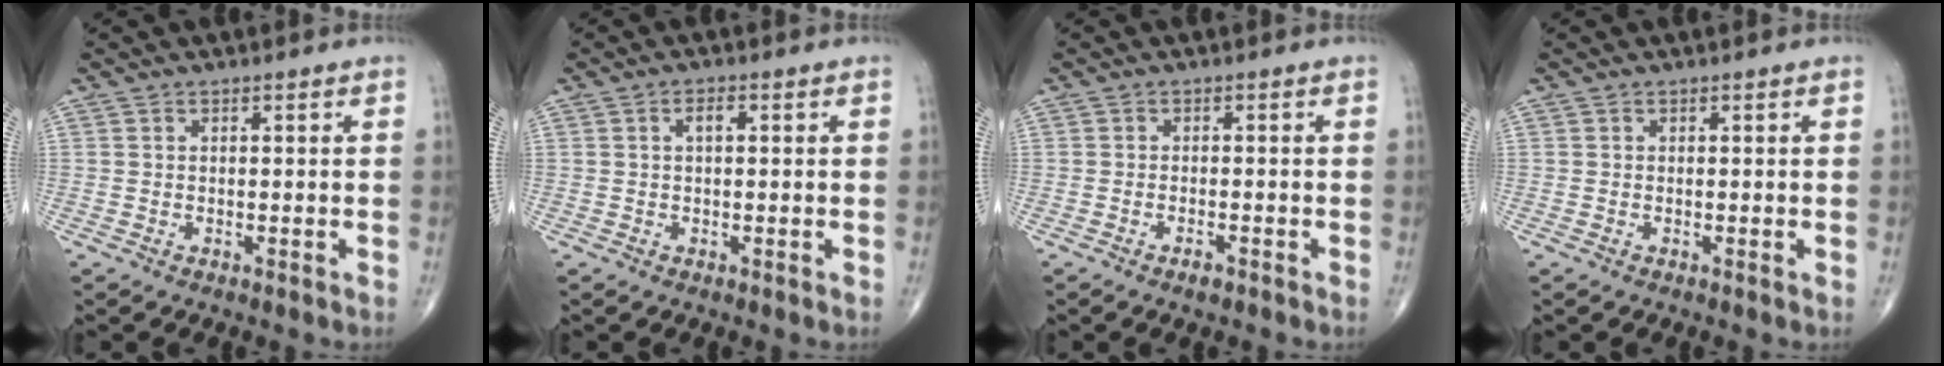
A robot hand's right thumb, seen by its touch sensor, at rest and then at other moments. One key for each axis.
{"total": 2.0, "fx": 0.4, "fy": 0.9, "fz": 1.7, "tx": -0.030, "ty": 0.006, "tz": 0.006}
{"total": 1.6, "fx": -1.1, "fy": 0.4, "fz": 1.0, "tx": -0.019, "ty": 0.002, "tz": -0.021}
{"total": 0.0}